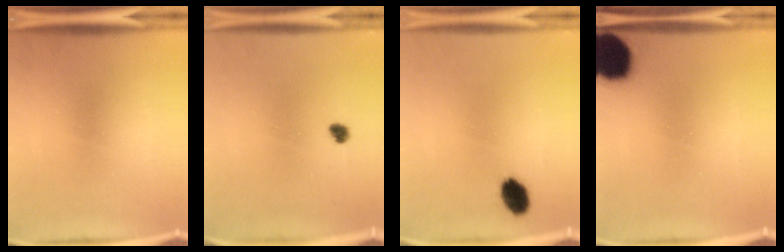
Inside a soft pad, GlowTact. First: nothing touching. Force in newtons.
{"total": 1.7}
{"total": 4.1}
{"total": 17.9}